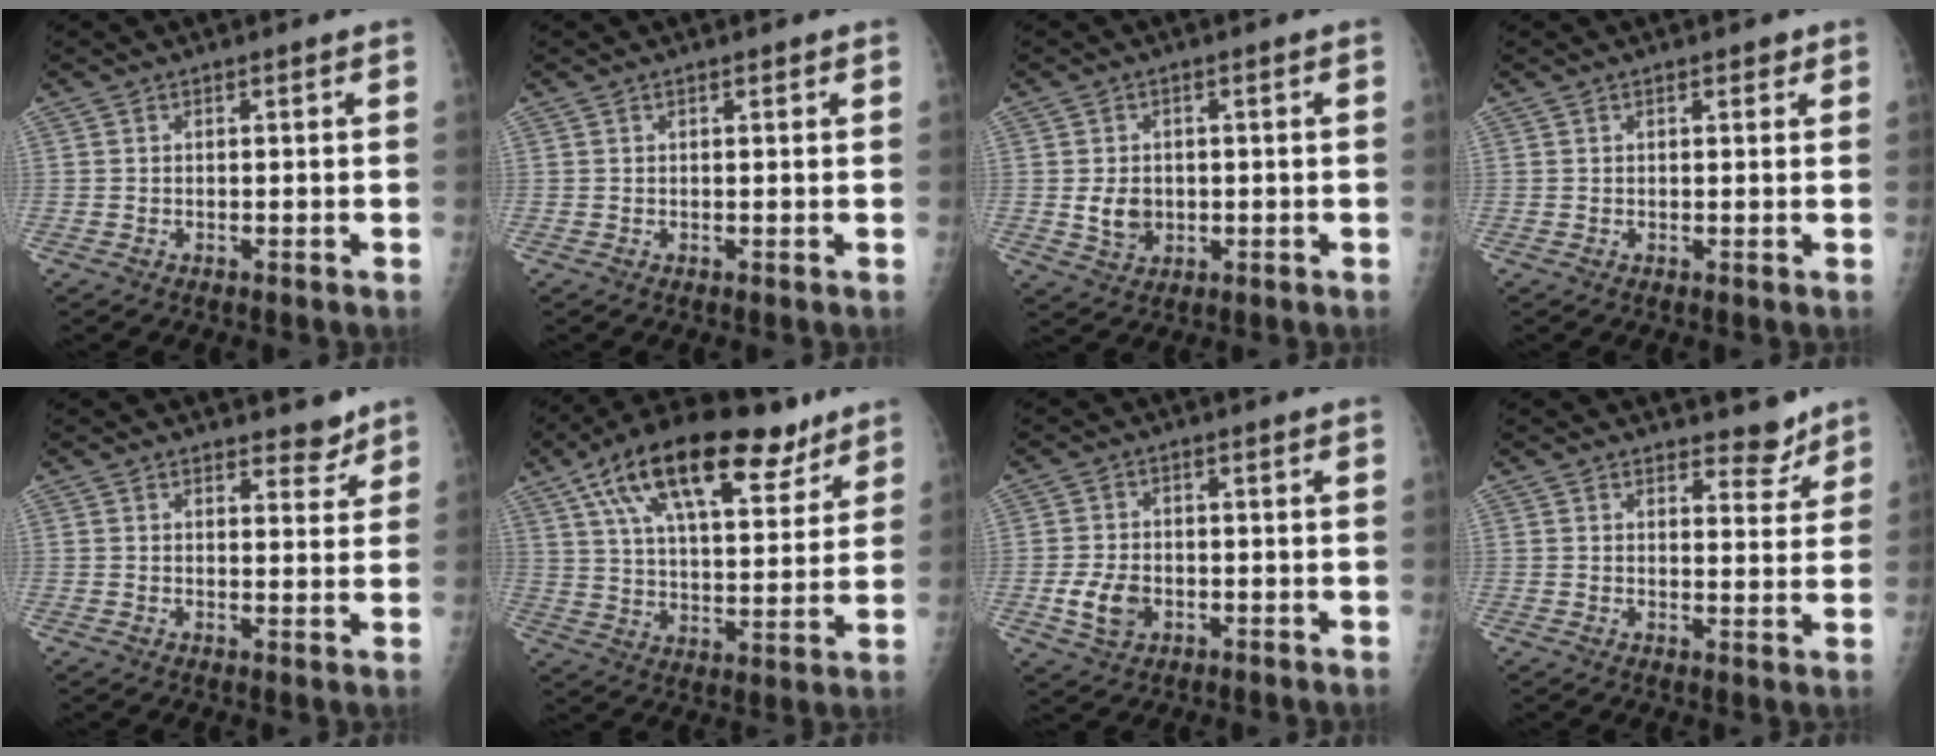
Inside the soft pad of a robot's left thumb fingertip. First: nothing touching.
{"total": 0.6, "force": [0.4, 0.2, 0.4], "torque": [-0.006, -0.001, 0.005]}
{"total": 4.7, "force": [-0.2, 3.8, 2.8], "torque": [-0.032, -0.003, 0.007]}
{"total": 1.5, "force": [1.0, 0.8, 0.8], "torque": [-0.001, -0.002, 0.009]}
{"total": 3.6, "force": [3.0, 1.6, 1.2], "torque": [0.005, -0.020, 0.041]}
{"total": 22.5, "force": [13.0, 9.7, 15.7], "torque": [-0.234, -0.018, 0.217]}
{"total": 5.5, "force": [-1.5, 3.9, 3.6], "torque": [-0.062, 0.002, -0.024]}
{"total": 4.4, "force": [3.8, 1.9, 1.3], "torque": [0.007, -0.029, 0.050]}